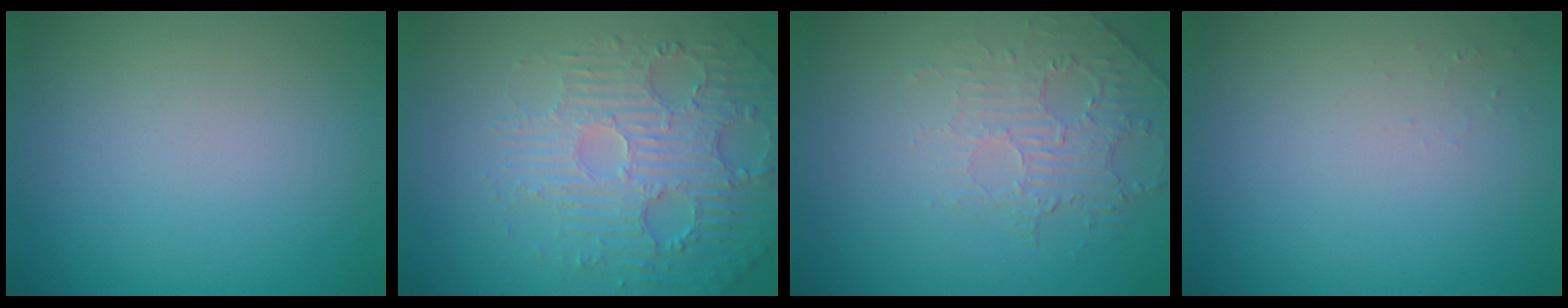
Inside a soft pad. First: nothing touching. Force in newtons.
{"total": 5.5, "press": 3.8, "slide": 4.0}
{"total": 2.1, "press": 1.2, "slide": 1.7}
{"total": 0.5, "press": 0.5, "slide": 0.1}